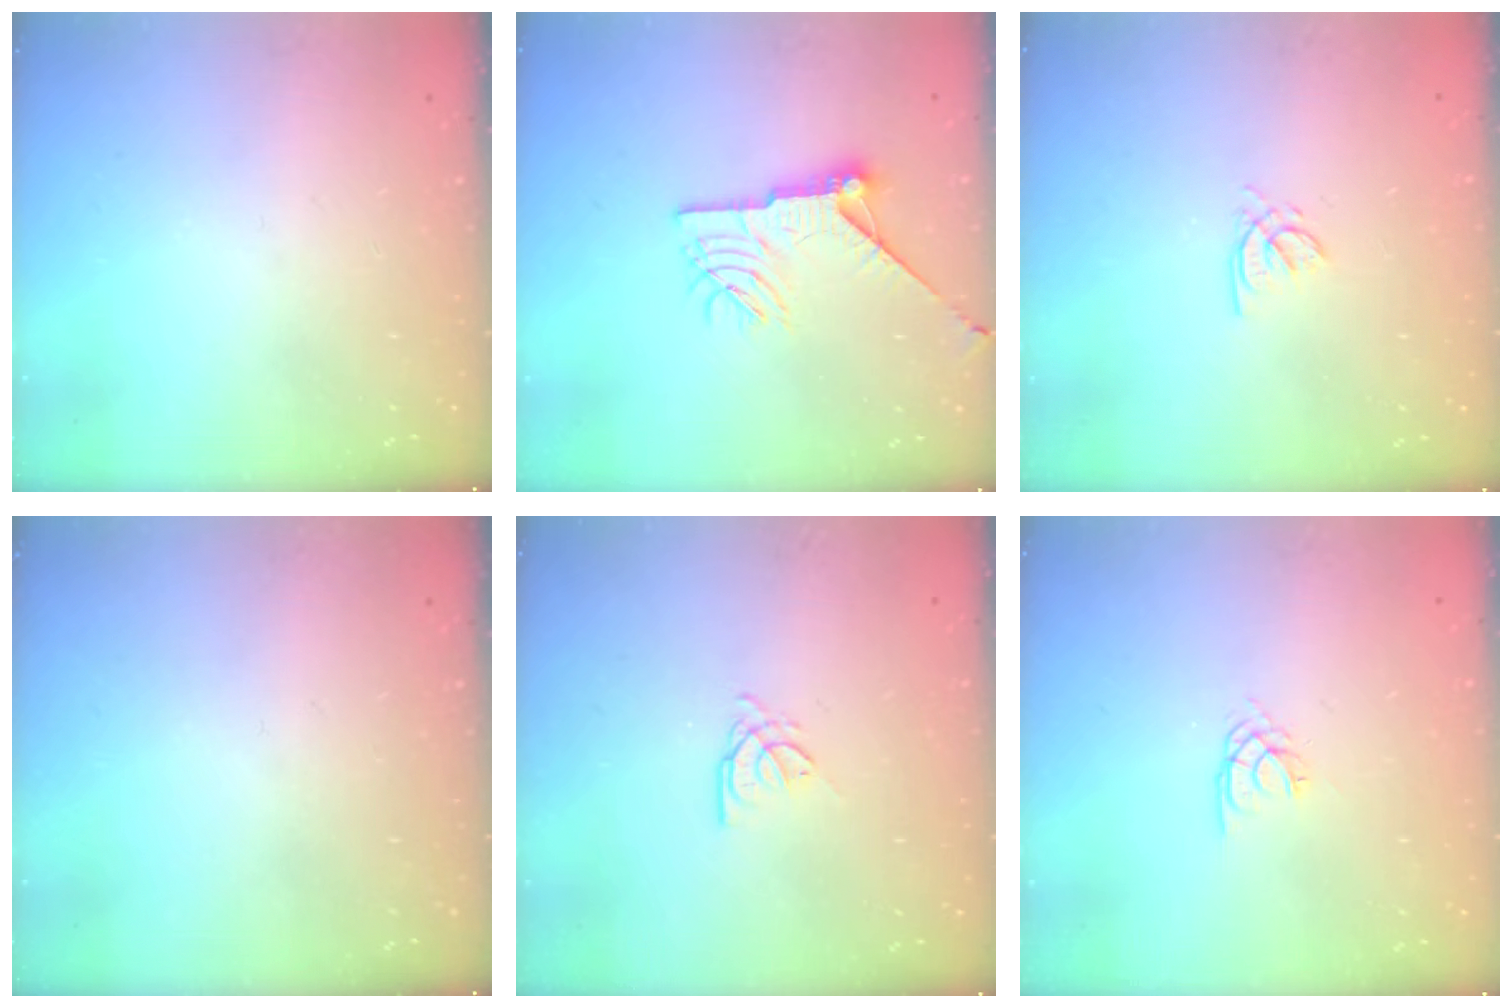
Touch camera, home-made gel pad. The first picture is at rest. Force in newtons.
{"total": 12.8, "press": 12.8, "slide": 0.8}
{"total": 1.5, "press": 1.5, "slide": 0.2}
{"total": 0.0}
{"total": 0.9, "press": 0.8, "slide": 0.2}
{"total": 1.7, "press": 1.7, "slide": 0.1}